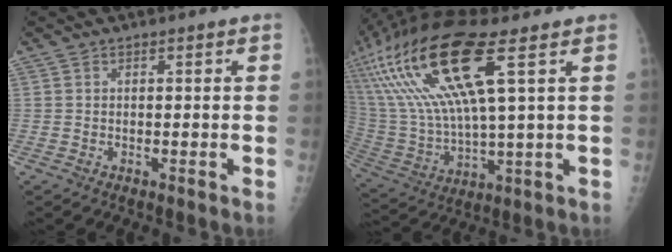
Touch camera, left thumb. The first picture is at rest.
{"total": 23.8, "force": [9.5, 6.0, 21.0], "torque": [-0.469, -0.010, 0.187]}